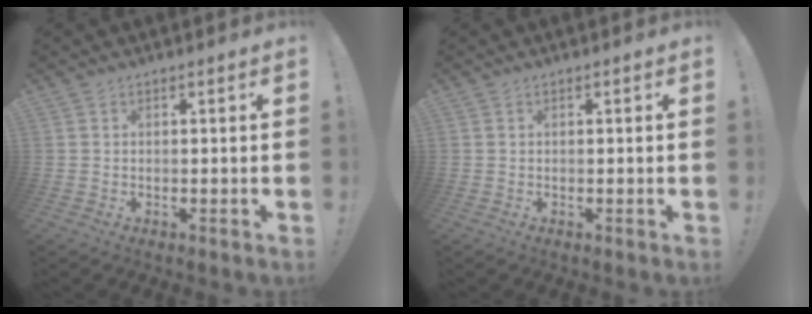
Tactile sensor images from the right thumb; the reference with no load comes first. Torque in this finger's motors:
{"motor_torque": [-0.03, 0.03, 0.01, 0.01, 0.01]}